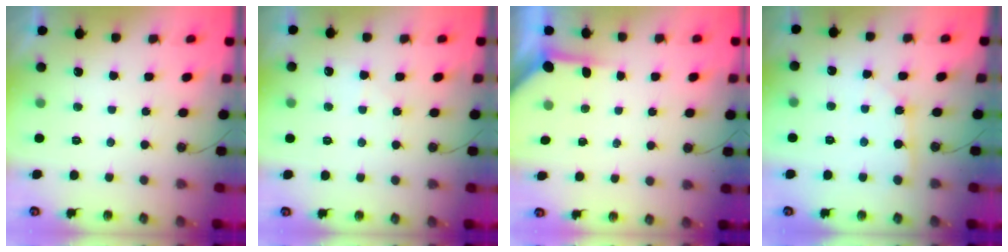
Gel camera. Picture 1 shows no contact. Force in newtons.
{"total": 4.2, "press": 4.2, "slide": 0.4}
{"total": 3.9, "press": 3.9, "slide": 0.4}
{"total": 2.6, "press": 2.6, "slide": 0.0}